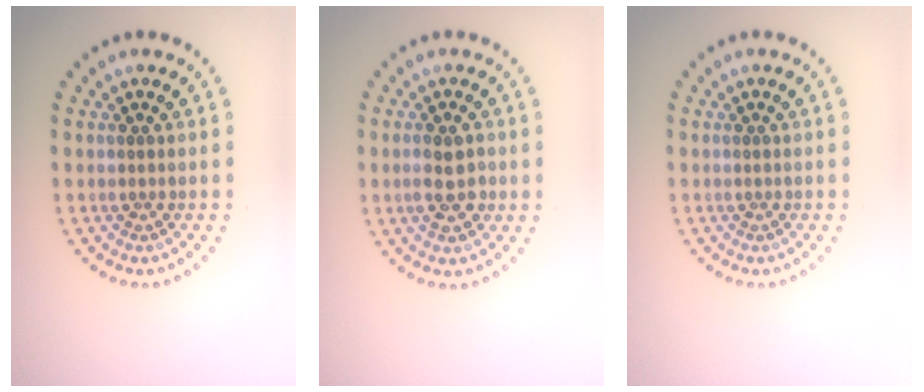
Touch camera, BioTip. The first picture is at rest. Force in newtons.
{"total": 2.8, "press": 2.8, "slide": 0.3}
{"total": 0.0}